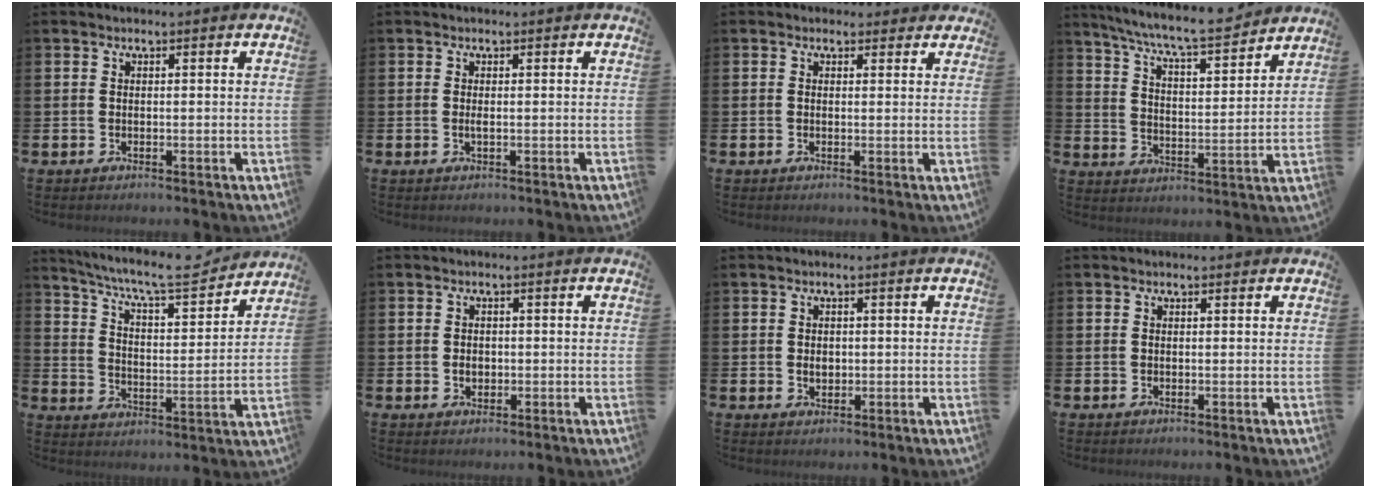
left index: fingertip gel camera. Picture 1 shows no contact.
{"total": 0.6, "force": [-0.1, 0.1, 0.6], "torque": [-0.014, 0.001, -0.001]}
{"total": 1.3, "force": [1.0, 0.9, 0.1], "torque": [0.007, 0.005, 0.015]}
{"total": 8.1, "force": [7.6, 0.4, 2.7], "torque": [-0.077, -0.055, 0.129]}
{"total": 8.3, "force": [7.6, 1.1, 3.3], "torque": [-0.090, -0.053, 0.127]}
{"total": 1.6, "force": [-0.1, 1.3, 0.9], "torque": [-0.007, 0.004, -0.008]}
{"total": 1.6, "force": [0.1, 1.2, 1.0], "torque": [-0.009, 0.004, -0.003]}
{"total": 0.0}